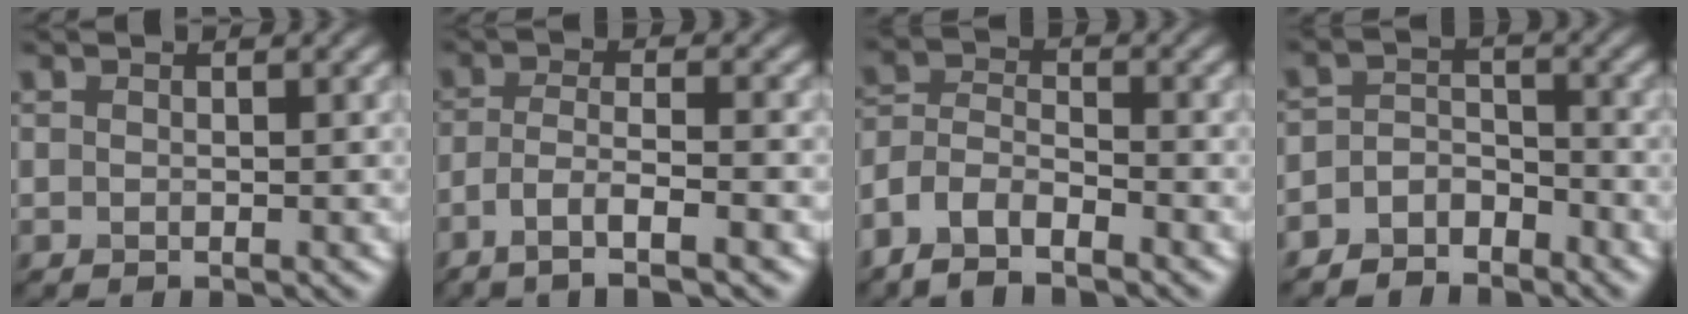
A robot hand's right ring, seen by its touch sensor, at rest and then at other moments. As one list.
[{"total": 5.3, "force": [-3.0, 1.0, 4.2], "torque": [-0.077, 0.005, -0.056]}, {"total": 4.7, "force": [-3.6, 1.7, 2.3], "torque": [-0.044, 0.002, -0.081]}, {"total": 3.7, "force": [-3.1, 1.8, 0.8], "torque": [-0.007, 0.004, -0.063]}]